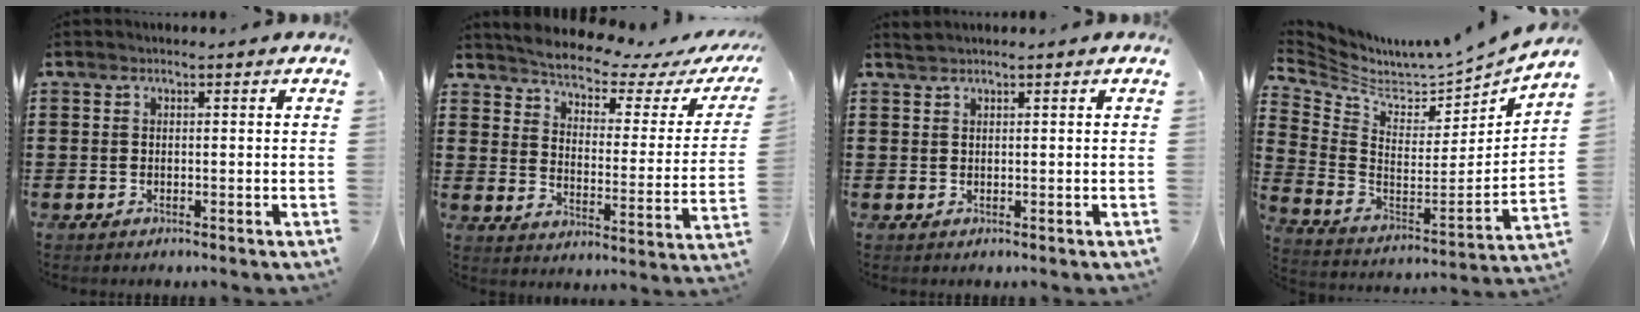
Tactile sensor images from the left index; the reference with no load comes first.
{"total": 4.0, "force": [3.8, 0.3, 1.4], "torque": [-0.053, -0.031, 0.057]}
{"total": 0.9, "force": [0.9, -0.1, 0.2], "torque": [-0.005, -0.001, 0.017]}
{"total": 4.7, "force": [4.5, 0.9, 1.0], "torque": [-0.053, -0.055, 0.074]}